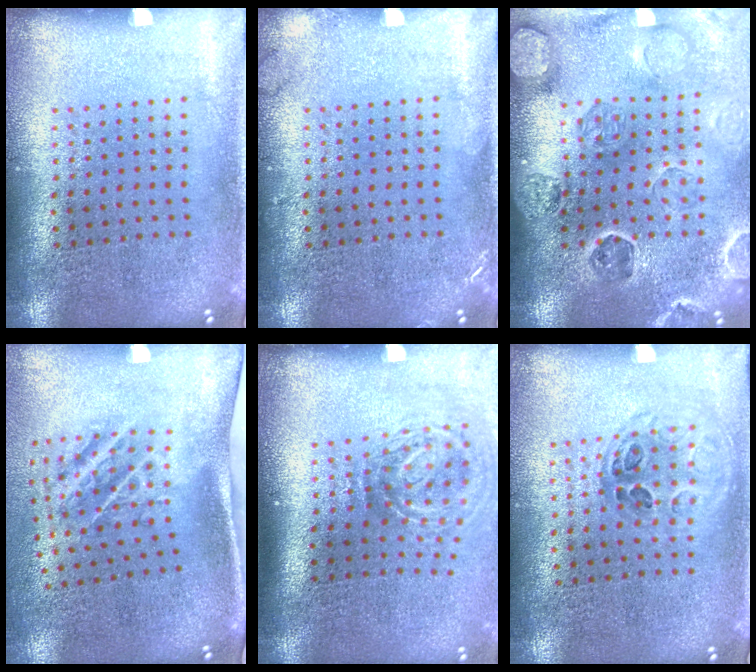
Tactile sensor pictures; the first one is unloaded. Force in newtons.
{"total": 1.1, "press": 1.1, "slide": 0.1}
{"total": 2.6, "press": 2.6, "slide": 0.3}
{"total": 2.0, "press": 1.2, "slide": 1.7}
{"total": 2.0, "press": 1.3, "slide": 1.6}
{"total": 1.0, "press": 0.9, "slide": 0.4}